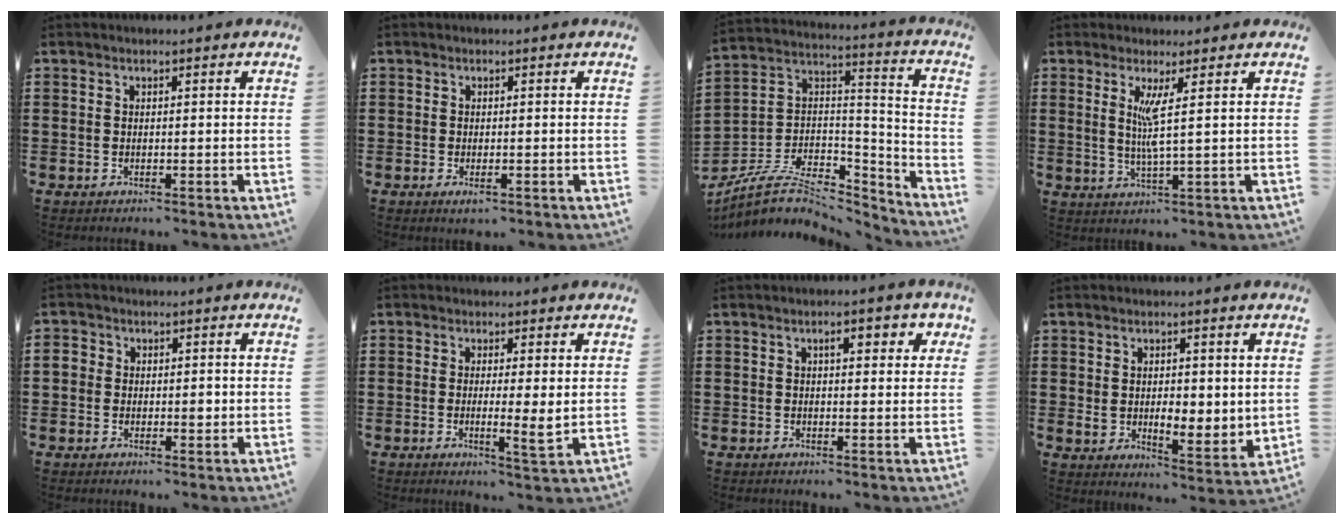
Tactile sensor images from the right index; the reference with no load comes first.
{"total": 1.2, "force": [-0.5, 0.2, 1.1], "torque": [-0.026, -0.007, -0.010]}
{"total": 8.9, "force": [-6.1, 4.5, 4.6], "torque": [-0.099, 0.012, -0.115]}
{"total": 4.7, "force": [1.3, -0.4, 4.5], "torque": [-0.089, -0.010, 0.020]}
{"total": 2.8, "force": [0.0, 2.3, 1.6], "torque": [-0.036, 0.008, -0.003]}
{"total": 3.7, "force": [-0.2, 0.3, 3.7], "torque": [-0.068, -0.003, -0.004]}
{"total": 3.1, "force": [1.0, 1.1, 2.7], "torque": [-0.039, 0.004, 0.011]}
{"total": 3.8, "force": [1.7, 2.2, 2.7], "torque": [-0.054, -0.003, 0.026]}